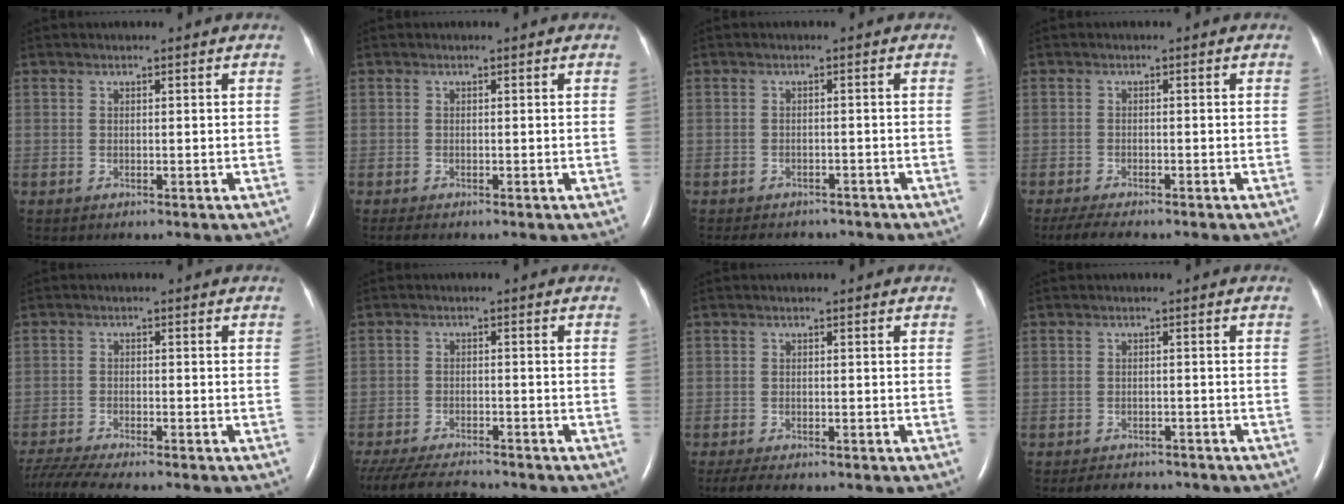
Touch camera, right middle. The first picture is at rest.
{"total": 0.7, "force": [-0.6, 0.0, 0.4], "torque": [-0.015, -0.003, -0.011]}
{"total": 7.2, "force": [-6.1, 3.2, 2.1], "torque": [-0.032, 0.003, -0.070]}
{"total": 5.7, "force": [-4.6, 1.2, 3.1], "torque": [-0.054, -0.014, -0.069]}
{"total": 9.3, "force": [-8.2, 0.6, 4.3], "torque": [-0.079, -0.016, -0.135]}
{"total": 12.7, "force": [-11.2, 2.5, 5.2], "torque": [-0.116, -0.020, -0.173]}
{"total": 4.7, "force": [-3.6, 1.3, 2.6], "torque": [-0.049, -0.014, -0.052]}
{"total": 5.9, "force": [-5.3, 2.3, 1.5], "torque": [-0.022, -0.001, -0.066]}